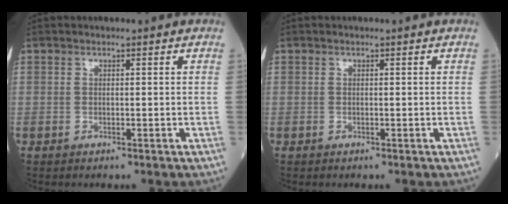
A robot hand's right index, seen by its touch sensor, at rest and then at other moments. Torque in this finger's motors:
{"motor_torque": [0.09, 0.09, 0.00, 0.00]}